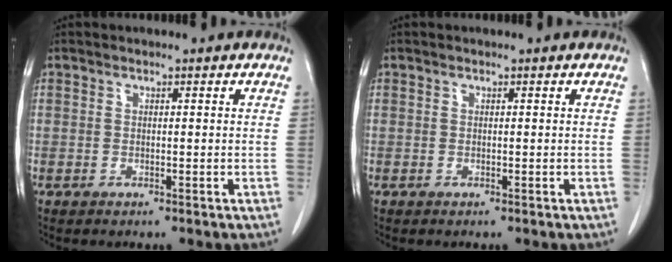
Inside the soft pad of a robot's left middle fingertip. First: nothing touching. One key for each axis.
{"total": 0.0}